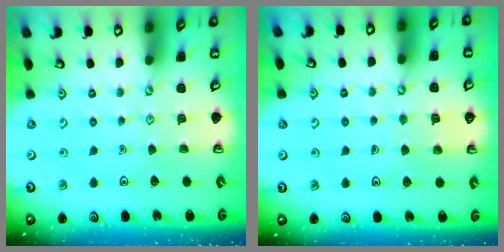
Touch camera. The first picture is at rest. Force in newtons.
{"total": 3.5, "press": 3.5, "slide": 0.3}